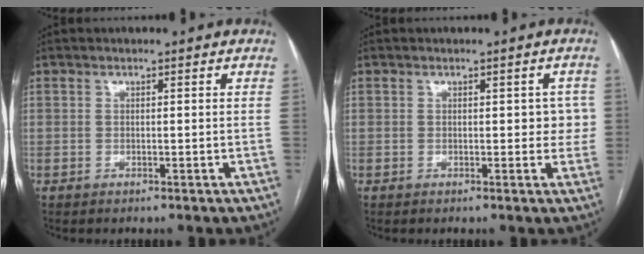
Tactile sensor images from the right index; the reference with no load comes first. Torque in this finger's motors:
{"motor_torque": [0.39, 0.19, 0.24, 0.03]}